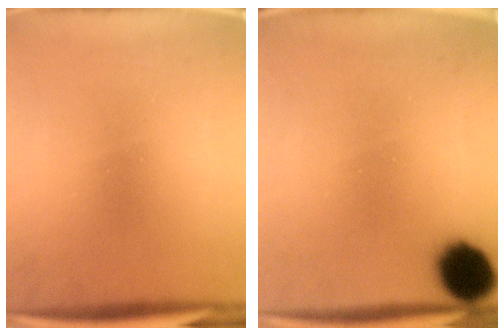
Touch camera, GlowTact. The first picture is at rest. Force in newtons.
{"total": 6.1}